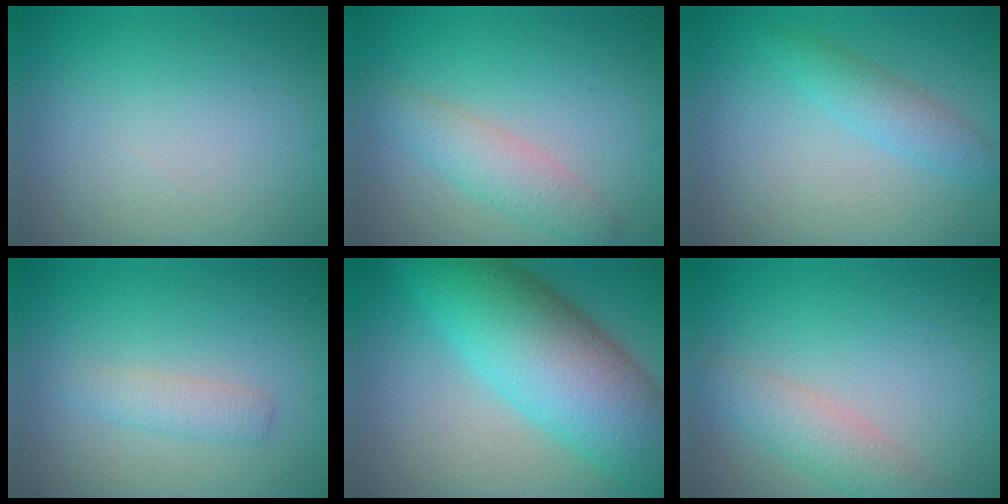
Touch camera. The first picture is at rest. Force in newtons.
{"total": 2.7, "press": 2.7, "slide": 0.1}
{"total": 2.2, "press": 2.2, "slide": 0.1}
{"total": 1.7, "press": 1.7, "slide": 0.1}
{"total": 11.3, "press": 11.3, "slide": 0.4}
{"total": 3.0, "press": 3.0, "slide": 0.1}